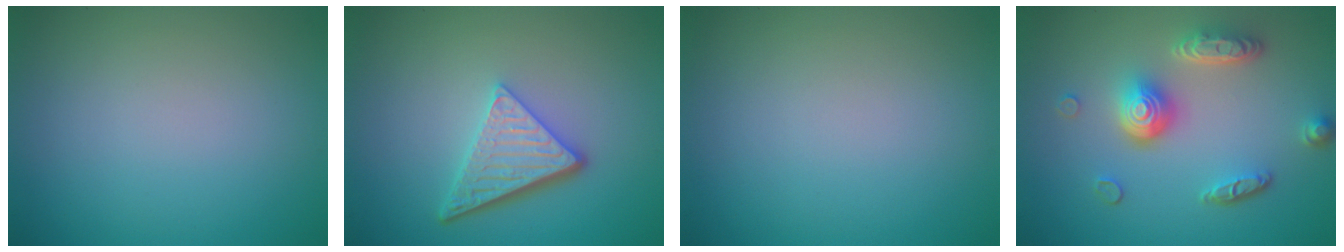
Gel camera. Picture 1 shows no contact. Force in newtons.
{"total": 4.7, "press": 3.5, "slide": 3.1}
{"total": 0.0}
{"total": 5.0, "press": 3.7, "slide": 3.4}